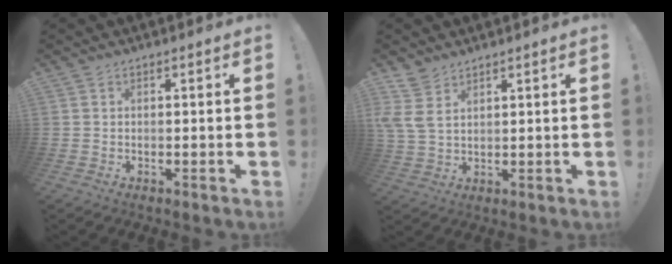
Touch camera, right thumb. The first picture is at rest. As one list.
[{"total": 6.5, "force": [3.8, 3.7, 3.9], "torque": [-0.080, -0.012, 0.076]}]